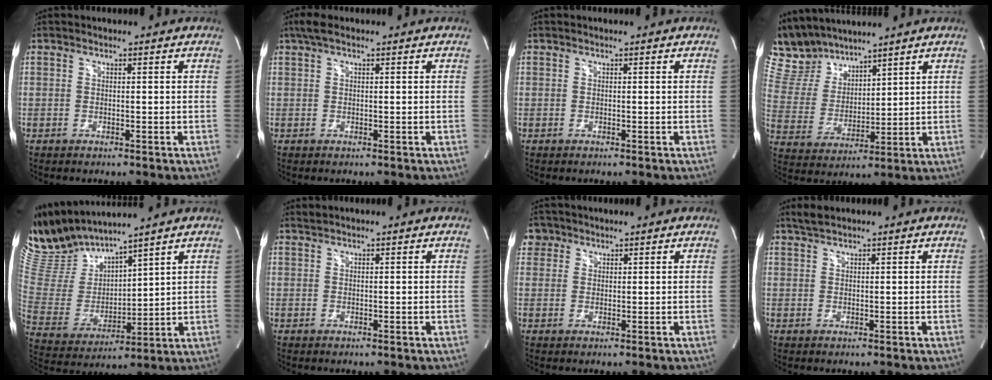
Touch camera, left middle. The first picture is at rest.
{"total": 2.7, "force": [1.8, 0.6, 1.9], "torque": [-0.045, 0.025, 0.036]}
{"total": 0.0}
{"total": 10.3, "force": [9.6, 3.2, 2.1], "torque": [-0.065, 0.018, 0.204]}
{"total": 12.0, "force": [11.5, 1.4, 3.5], "torque": [-0.091, 0.000, 0.247]}
{"total": 0.6, "force": [0.5, -0.2, 0.0], "torque": [-0.007, 0.004, 0.016]}
{"total": 3.1, "force": [1.7, 2.6, 0.1], "torque": [0.003, 0.012, 0.029]}
{"total": 1.8, "force": [1.6, 0.1, 0.7], "torque": [-0.020, 0.011, 0.036]}